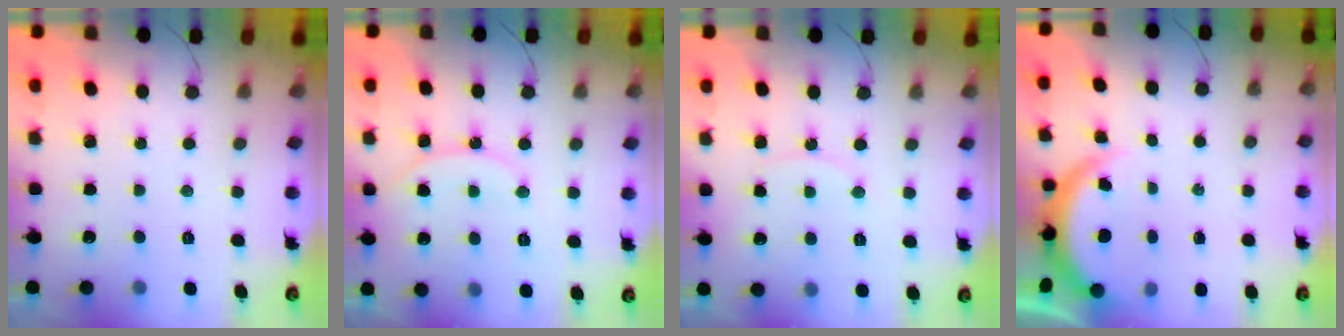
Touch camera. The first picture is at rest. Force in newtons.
{"total": 11.2, "press": 11.1, "slide": 1.3}
{"total": 6.3, "press": 6.3, "slide": 0.3}
{"total": 3.9, "press": 3.7, "slide": 1.5}